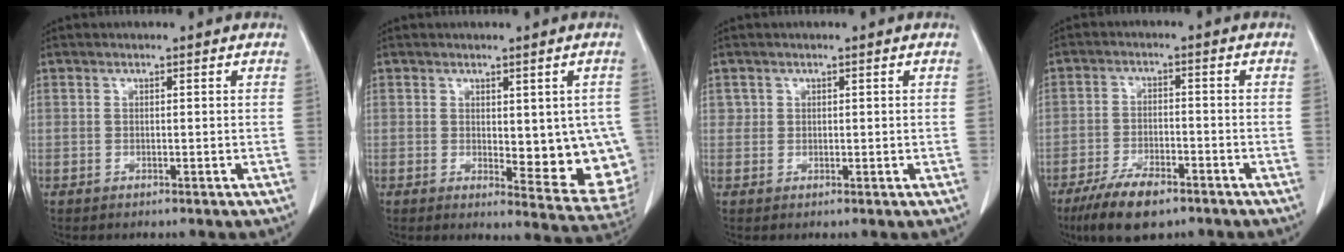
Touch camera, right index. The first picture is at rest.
{"total": 12.3, "force": [-0.8, 4.9, 11.2], "torque": [-0.108, -0.014, 0.004]}
{"total": 1.3, "force": [0.5, 1.2, 0.1], "torque": [0.015, 0.001, 0.005]}
{"total": 8.5, "force": [-5.9, 2.9, 5.4], "torque": [-0.099, -0.010, -0.102]}